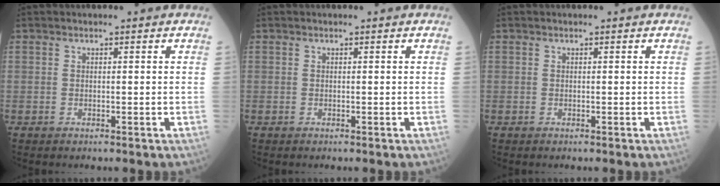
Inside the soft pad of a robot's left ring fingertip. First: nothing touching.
{"total": 0.0}
{"total": 0.0}